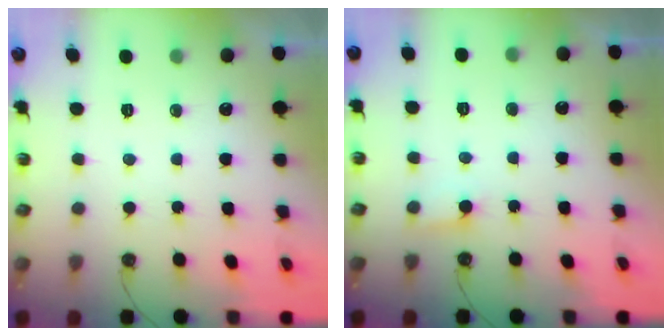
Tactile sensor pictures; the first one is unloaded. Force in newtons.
{"total": 4.7, "press": 4.6, "slide": 0.4}